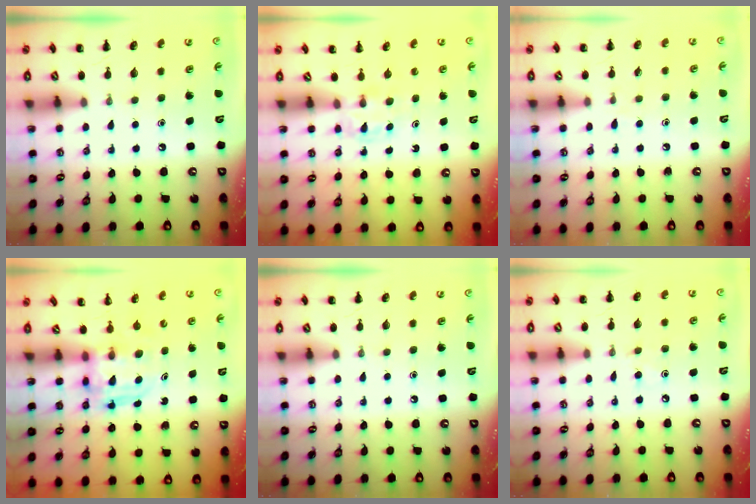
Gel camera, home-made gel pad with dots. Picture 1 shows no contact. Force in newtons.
{"total": 2.7, "press": 2.5, "slide": 1.0}
{"total": 4.9, "press": 4.5, "slide": 1.8}
{"total": 3.8, "press": 3.8, "slide": 0.3}
{"total": 0.0}
{"total": 4.2, "press": 4.0, "slide": 1.1}